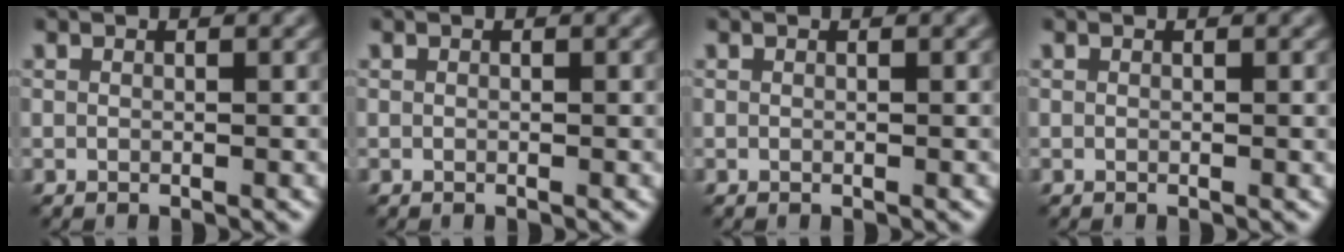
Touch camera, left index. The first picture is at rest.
{"total": 0.0}
{"total": 0.0}
{"total": 0.0}